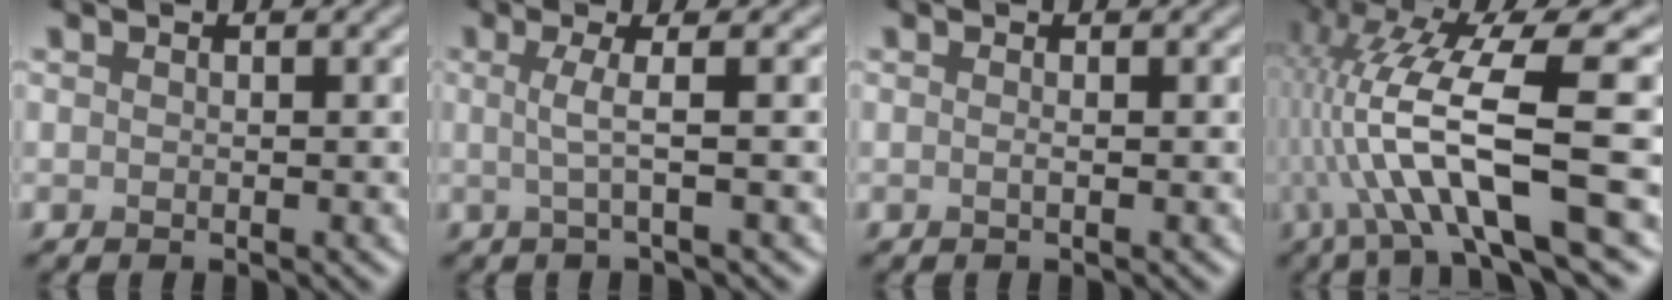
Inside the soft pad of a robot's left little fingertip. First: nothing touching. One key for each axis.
{"total": 2.5, "fx": -0.3, "fy": 0.6, "fz": 2.5, "tx": -0.045, "ty": 0.002, "tz": -0.013}
{"total": 0.6, "fx": -0.2, "fy": 0.2, "fz": 0.5, "tx": -0.008, "ty": 0.001, "tz": -0.009}
{"total": 13.1, "fx": -2.1, "fy": 2.7, "fz": 12.7, "tx": -0.240, "ty": 0.017, "tz": -0.024}